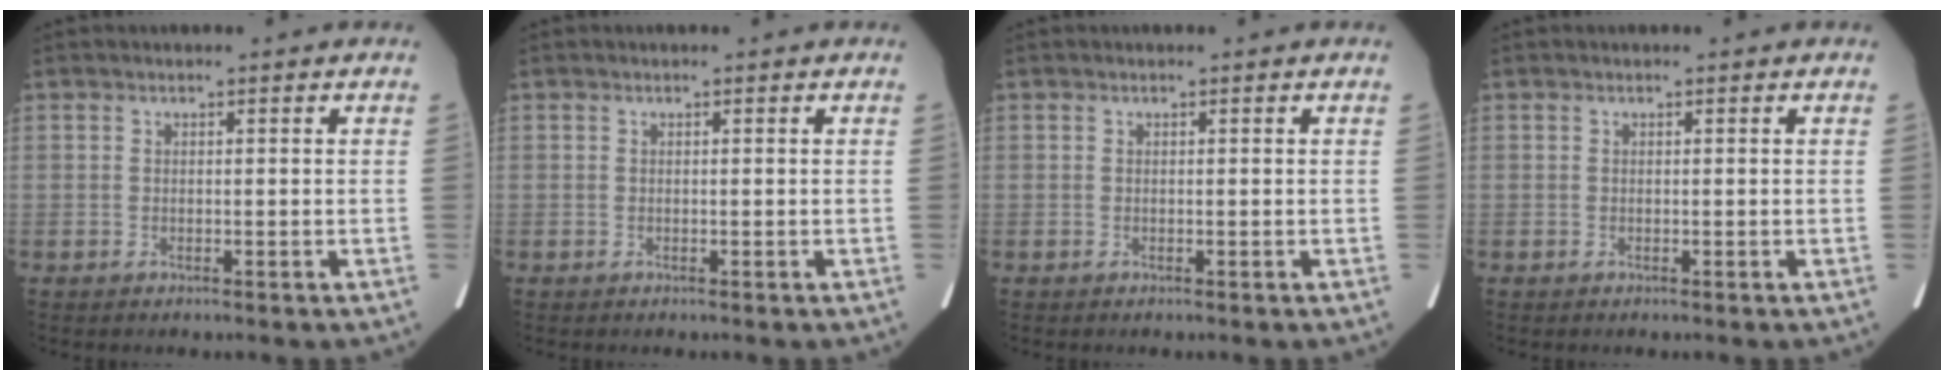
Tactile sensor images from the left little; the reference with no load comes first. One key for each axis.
{"total": 0.0}
{"total": 0.0}
{"total": 0.0}